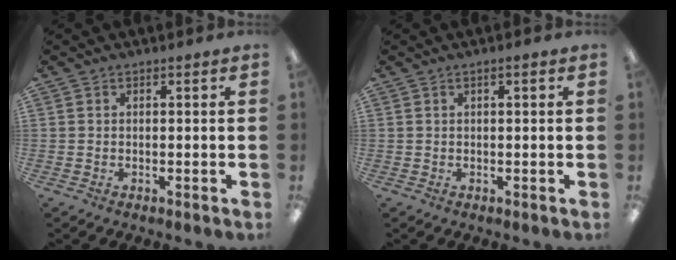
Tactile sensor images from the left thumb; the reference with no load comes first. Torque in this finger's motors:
{"motor_torque": [-0.17, -0.09, -0.22, 0.10, -0.01]}